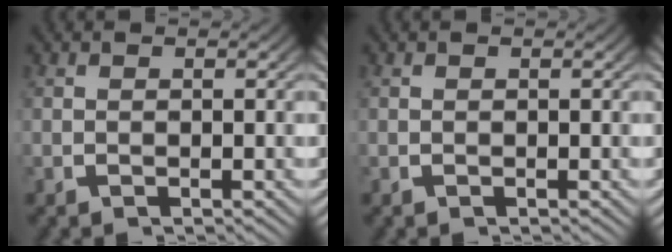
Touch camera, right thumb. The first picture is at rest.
{"total": 0.0}